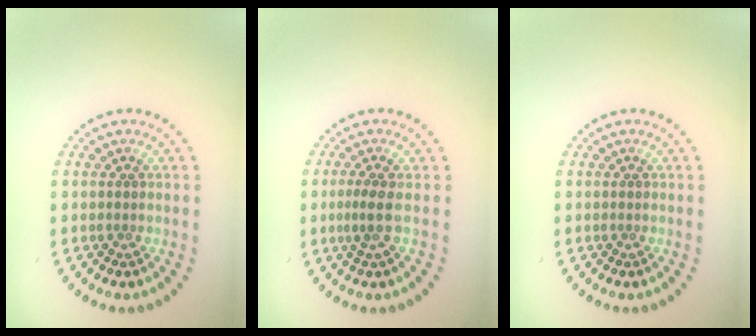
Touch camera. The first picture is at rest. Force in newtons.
{"total": 1.8, "press": 1.3, "slide": 1.1}
{"total": 0.0}